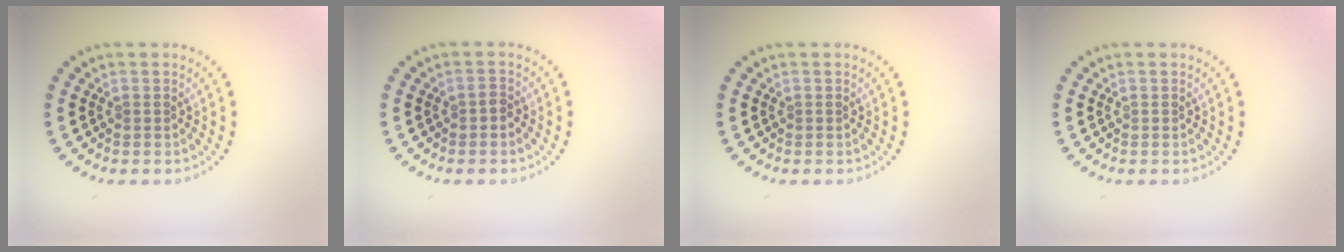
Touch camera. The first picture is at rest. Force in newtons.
{"total": 0.7, "press": 0.7, "slide": 0.3}
{"total": 0.0}
{"total": 0.0}